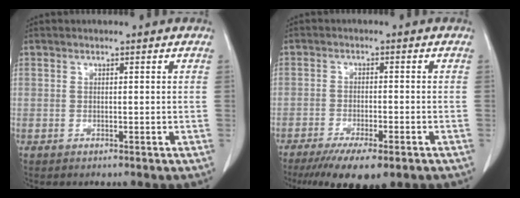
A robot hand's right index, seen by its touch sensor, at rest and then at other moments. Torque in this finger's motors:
{"motor_torque": [0.59, -0.68, 0.35, 0.06]}